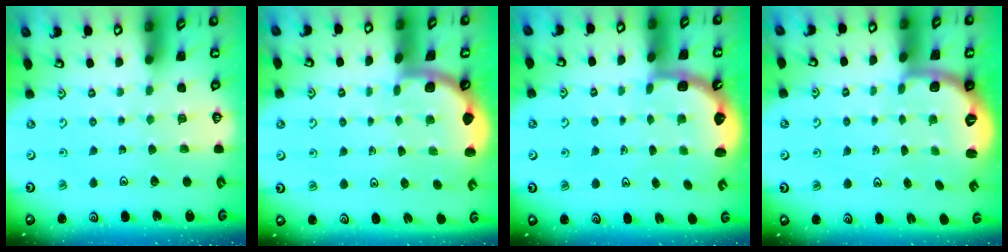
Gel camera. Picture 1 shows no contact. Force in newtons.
{"total": 1.7, "press": 1.7, "slide": 0.0}
{"total": 2.6, "press": 2.2, "slide": 1.4}
{"total": 2.7, "press": 1.6, "slide": 2.2}